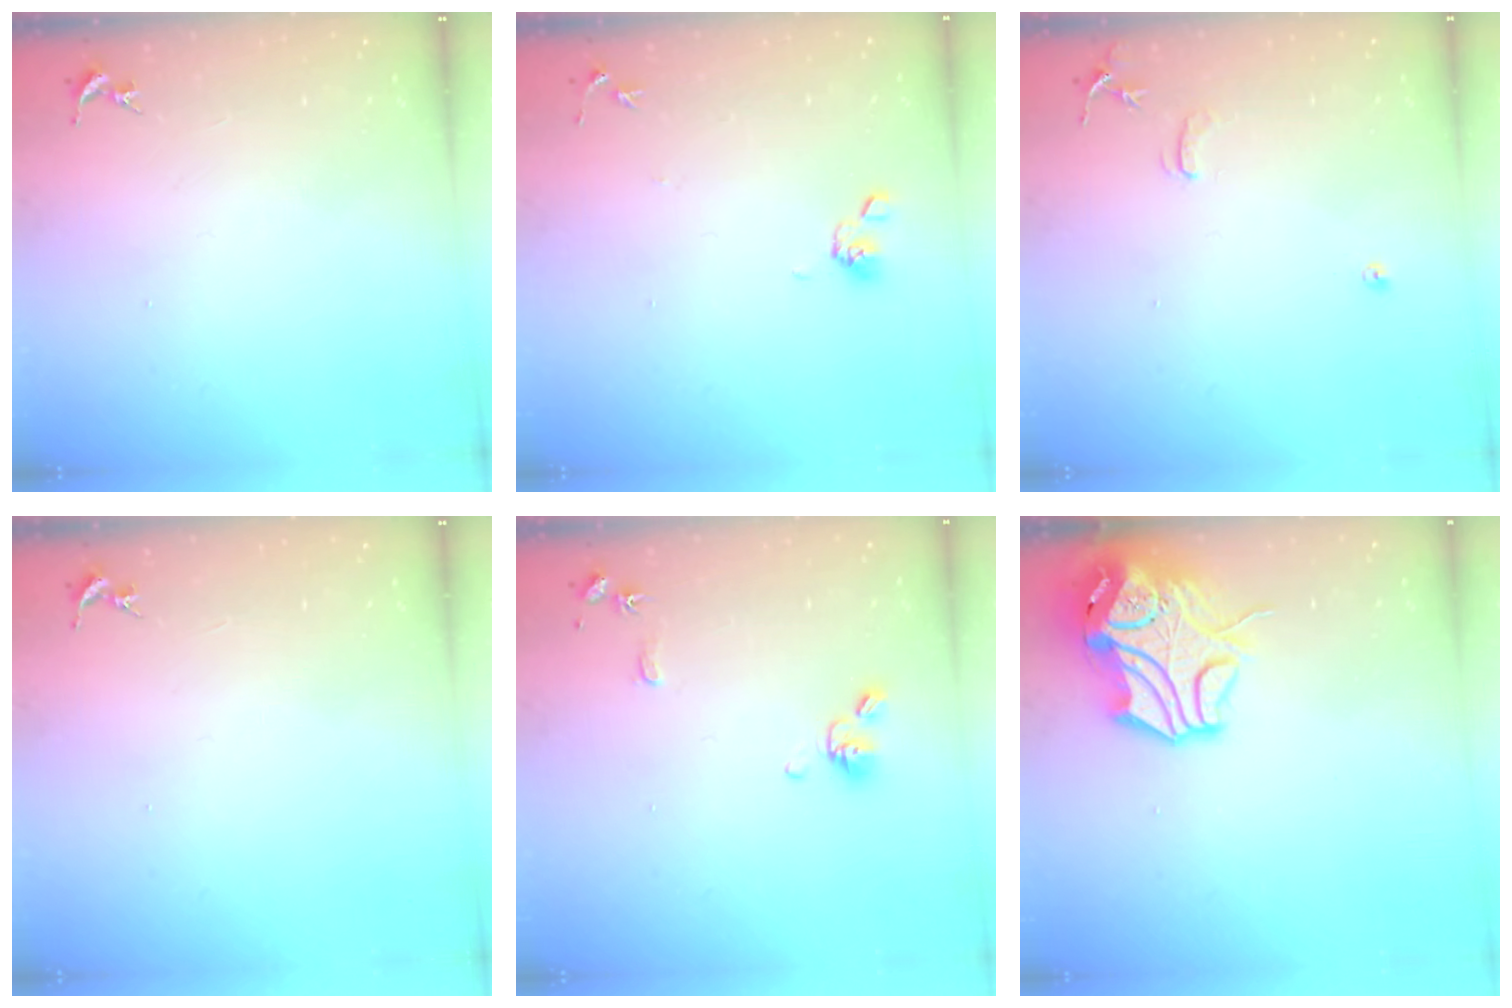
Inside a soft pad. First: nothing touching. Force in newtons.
{"total": 5.5, "press": 4.9, "slide": 2.6}
{"total": 7.6, "press": 7.6, "slide": 0.6}
{"total": 0.0}
{"total": 9.4, "press": 9.2, "slide": 1.9}
{"total": 14.2, "press": 14.0, "slide": 2.0}